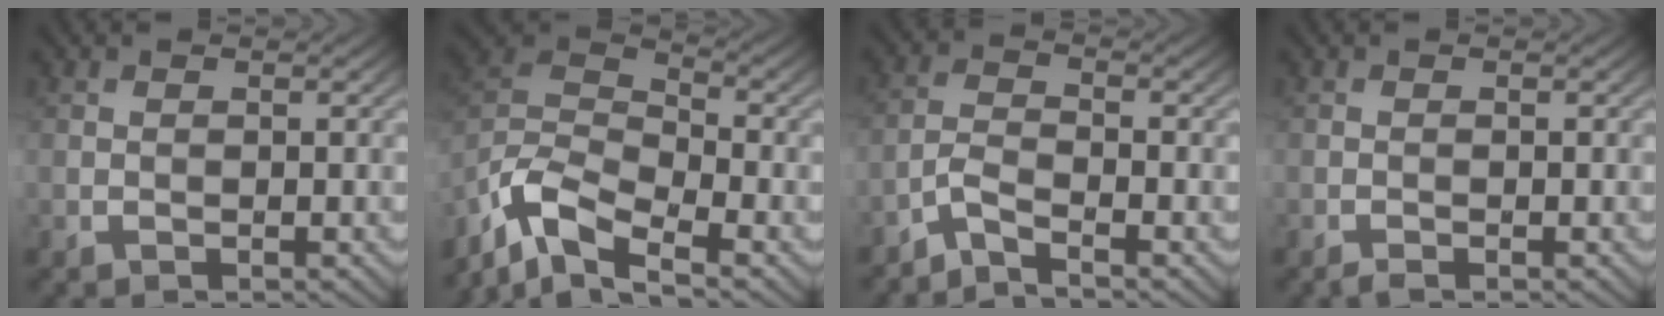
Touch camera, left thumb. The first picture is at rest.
{"total": 10.8, "force": [-7.9, 3.9, 6.4], "torque": [-0.145, -0.005, -0.165]}
{"total": 2.9, "force": [-2.5, 0.4, 1.3], "torque": [-0.032, 0.001, -0.066]}
{"total": 0.6, "force": [-0.4, 0.0, 0.4], "torque": [-0.005, 0.002, -0.010]}